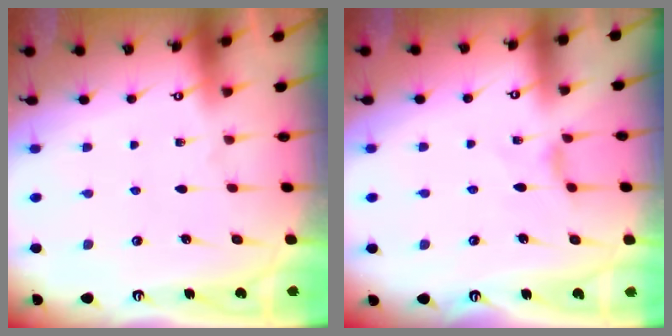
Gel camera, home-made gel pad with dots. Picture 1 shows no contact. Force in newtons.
{"total": 1.6, "press": 1.6, "slide": 0.4}